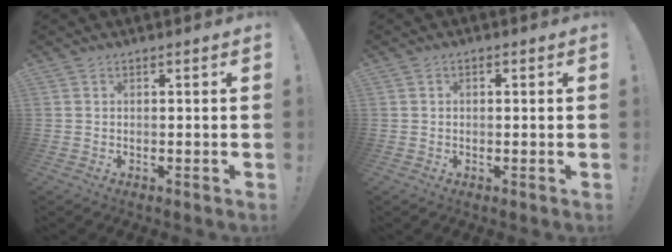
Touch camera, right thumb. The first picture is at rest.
{"total": 0.9, "force": [-0.2, 0.6, 0.6], "torque": [-0.007, 0.001, -0.006]}